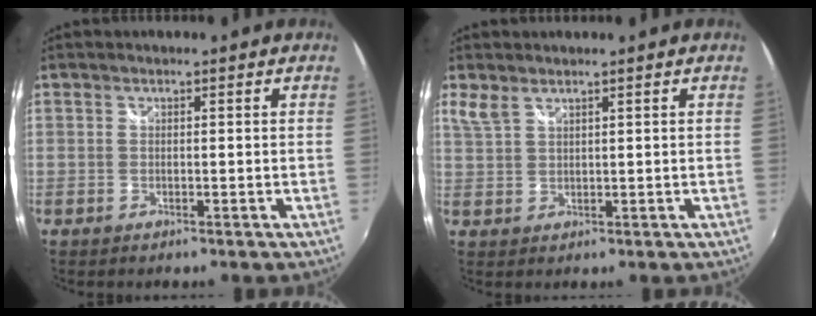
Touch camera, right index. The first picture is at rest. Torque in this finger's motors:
{"motor_torque": [0.04, 0.05, 0.11, 0.02]}